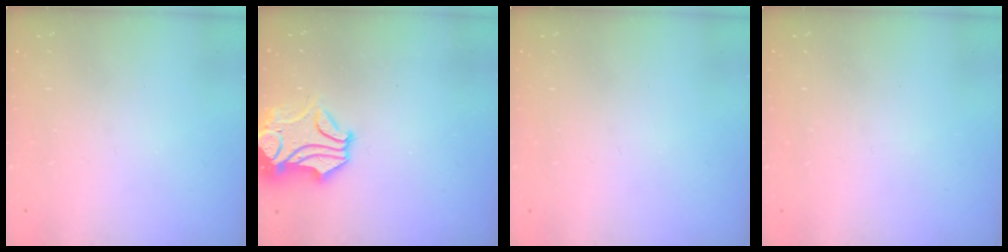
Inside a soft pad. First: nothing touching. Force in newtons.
{"total": 2.4, "press": 2.0, "slide": 1.3}
{"total": 0.0}
{"total": 0.0}